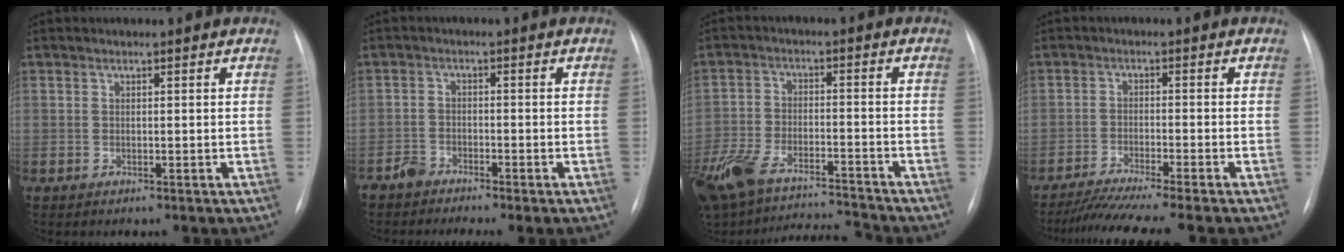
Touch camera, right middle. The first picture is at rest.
{"total": 2.1, "force": [-2.0, 0.1, 0.4], "torque": [-0.014, -0.008, -0.042]}
{"total": 16.1, "force": [-14.3, 2.6, 6.9], "torque": [-0.153, 0.007, -0.243]}
{"total": 10.2, "force": [-8.7, -1.2, 5.1], "torque": [-0.068, -0.027, -0.137]}